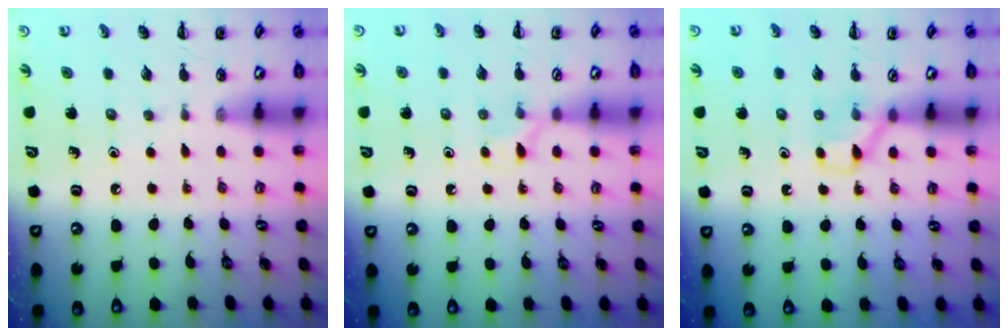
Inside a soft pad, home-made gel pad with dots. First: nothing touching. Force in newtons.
{"total": 4.5, "press": 4.2, "slide": 1.6}
{"total": 4.3, "press": 4.0, "slide": 1.5}